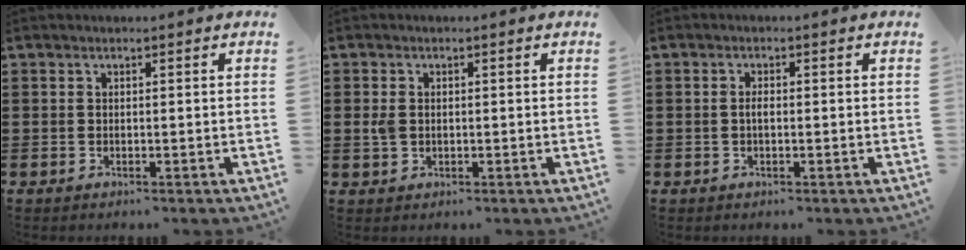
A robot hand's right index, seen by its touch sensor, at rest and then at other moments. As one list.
[{"total": 2.1, "force": [0.1, 1.5, 1.4], "torque": [-0.038, 0.005, -0.001]}, {"total": 1.4, "force": [-0.2, 0.5, 1.3], "torque": [-0.025, 0.000, -0.003]}]